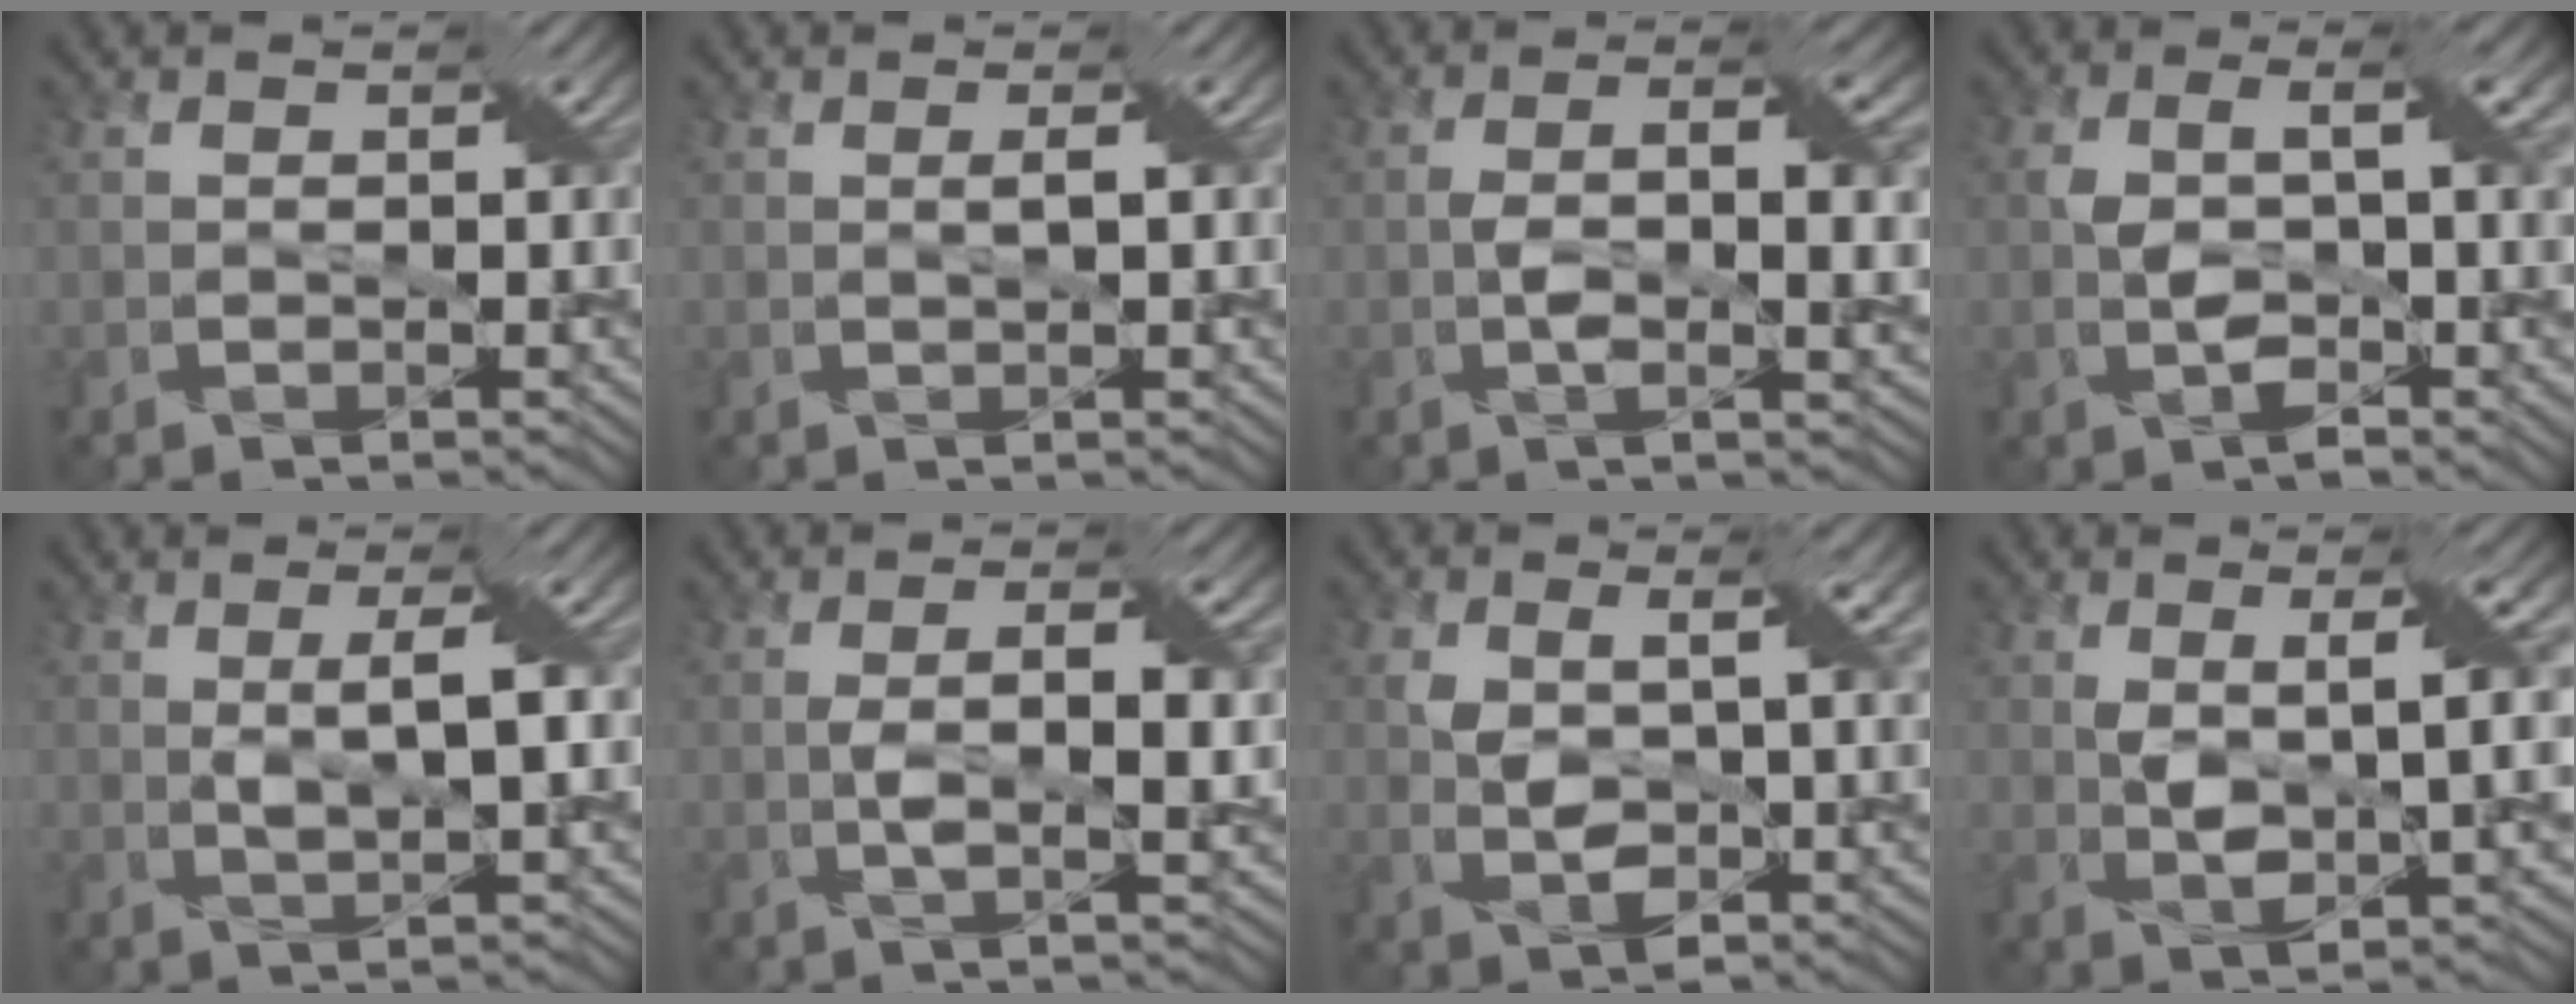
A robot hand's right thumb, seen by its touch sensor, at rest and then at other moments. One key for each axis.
{"total": 0.8, "fx": 0.4, "fy": -0.5, "fz": 0.5, "tx": -0.009, "ty": 0.006, "tz": 0.009}
{"total": 4.6, "fx": 0.0, "fy": 1.0, "fz": 4.5, "tx": -0.083, "ty": -0.001, "tz": -0.001}
{"total": 5.2, "fx": -0.3, "fy": 1.8, "fz": 4.9, "tx": -0.090, "ty": 0.004, "tz": -0.007}
{"total": 2.7, "fx": 1.1, "fy": -0.1, "fz": 2.5, "tx": -0.047, "ty": 0.005, "tz": 0.022}
{"total": 3.3, "fx": 0.3, "fy": 0.4, "fz": 3.3, "tx": -0.066, "ty": 0.001, "tz": 0.003}
{"total": 4.1, "fx": 0.6, "fy": 1.6, "fz": 3.7, "tx": -0.075, "ty": -0.001, "tz": 0.014}
{"total": 5.5, "fx": 1.4, "fy": 1.3, "fz": 5.2, "tx": -0.092, "ty": 0.004, "tz": 0.027}